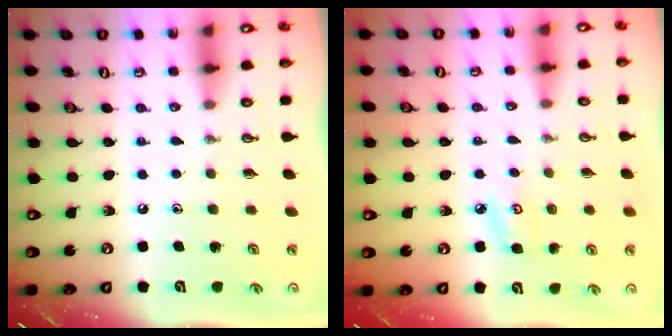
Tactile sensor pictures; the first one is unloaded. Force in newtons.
{"total": 5.3, "press": 5.3, "slide": 0.6}